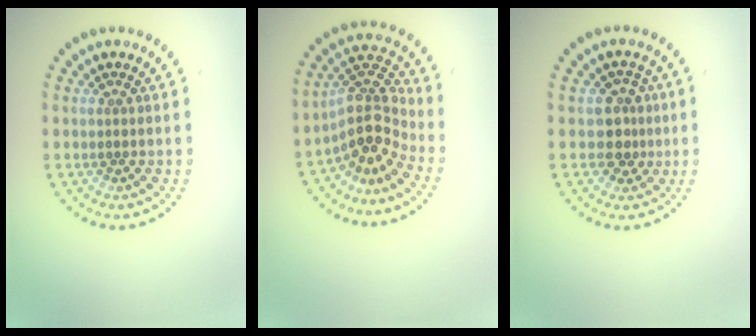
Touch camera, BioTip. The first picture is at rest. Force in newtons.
{"total": 4.4, "press": 3.3, "slide": 2.9}
{"total": 2.4, "press": 2.1, "slide": 1.2}